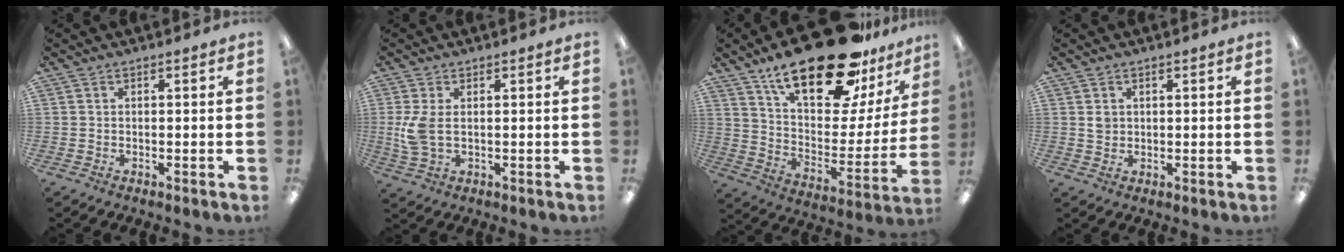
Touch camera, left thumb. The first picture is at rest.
{"total": 6.6, "force": [0.4, 3.5, 5.6], "torque": [-0.133, -0.002, 0.002]}
{"total": 28.5, "force": [19.5, 10.7, 17.8], "torque": [-0.283, -0.118, 0.328]}
{"total": 2.2, "force": [0.8, 1.8, 1.0], "torque": [-0.005, -0.001, 0.010]}